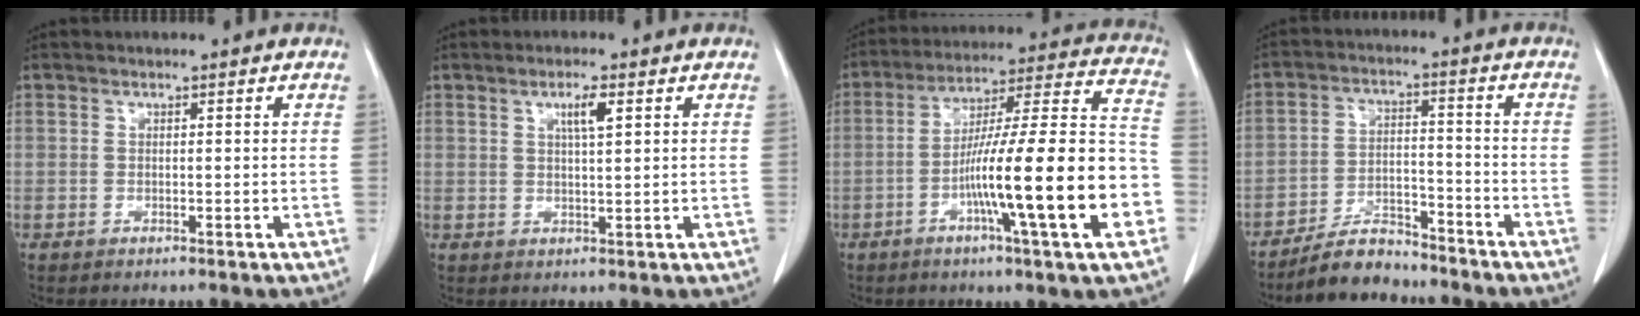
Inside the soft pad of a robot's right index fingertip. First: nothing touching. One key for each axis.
{"total": 3.1, "fx": 1.4, "fy": 0.2, "fz": 2.8, "tx": -0.049, "ty": -0.001, "tz": 0.022}
{"total": 21.6, "fx": -6.6, "fy": 0.6, "fz": 20.5, "tx": -0.284, "ty": 0.006, "tz": -0.105}
{"total": 7.0, "fx": -6.3, "fy": 2.3, "fz": 1.9, "tx": -0.035, "ty": 0.001, "tz": -0.113}